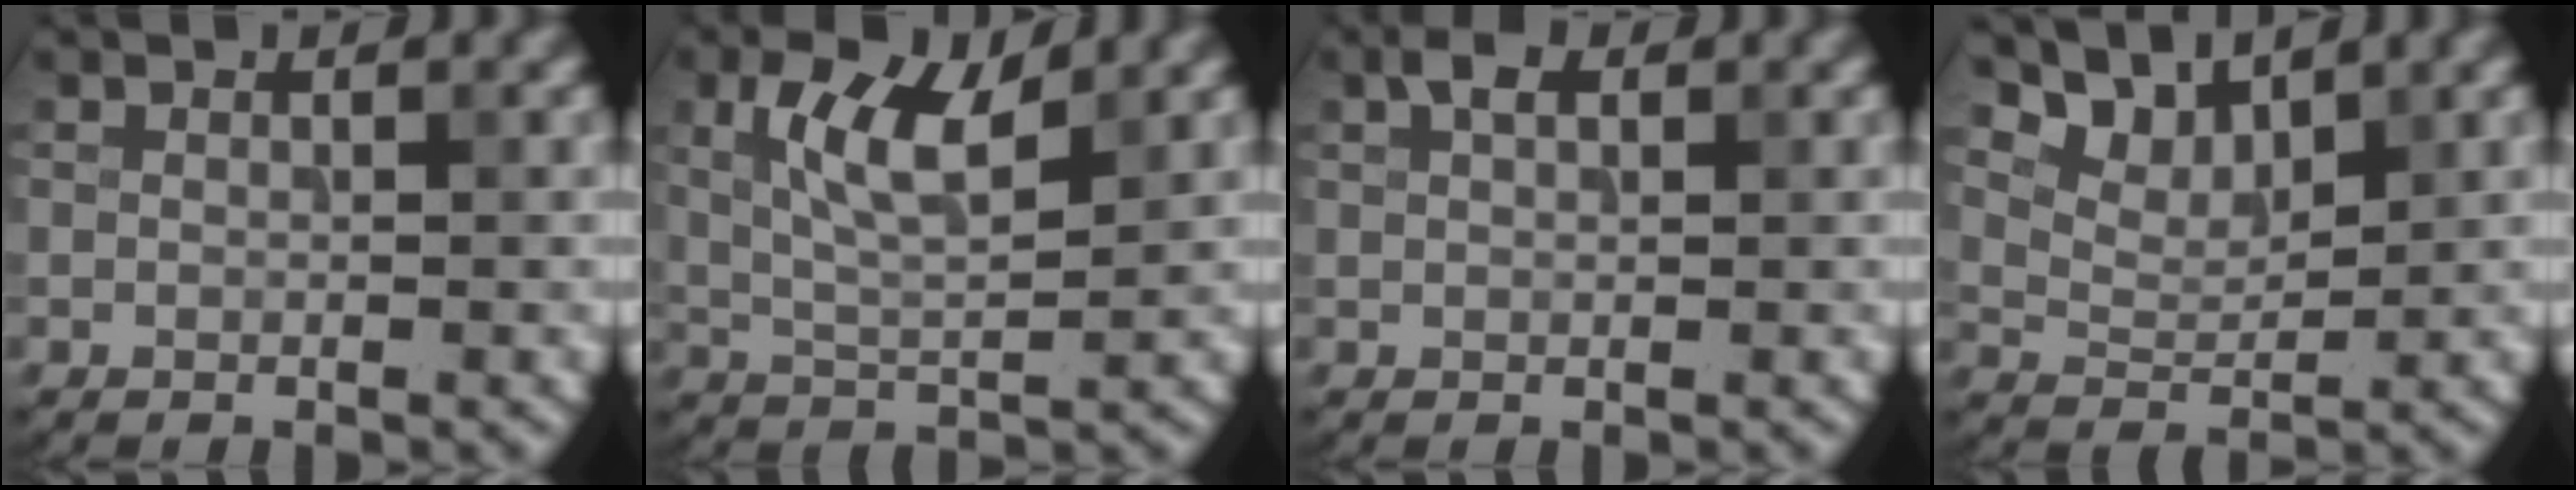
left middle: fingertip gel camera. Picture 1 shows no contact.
{"total": 5.8, "force": [2.3, 2.1, 4.9], "torque": [-0.100, 0.005, 0.041]}
{"total": 1.8, "force": [0.9, 0.9, 1.2], "torque": [-0.020, 0.008, 0.014]}
{"total": 4.0, "force": [3.5, 1.4, 1.3], "torque": [-0.037, -0.003, 0.064]}